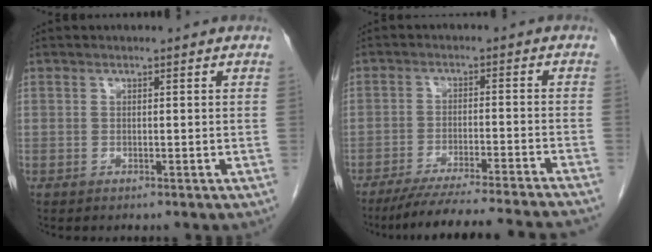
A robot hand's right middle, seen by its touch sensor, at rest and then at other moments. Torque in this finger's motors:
{"motor_torque": [1.07, -1.07, 0.15, 0.08]}